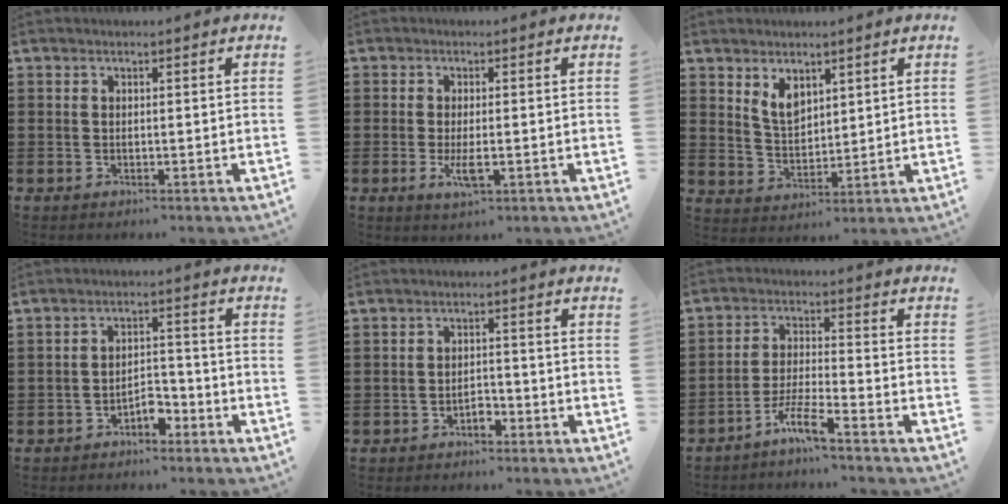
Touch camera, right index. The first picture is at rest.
{"total": 3.8, "force": [-1.0, 1.3, 3.4], "torque": [-0.078, -0.006, -0.024]}
{"total": 4.7, "force": [2.9, 2.7, 2.6], "torque": [-0.060, 0.003, 0.053]}
{"total": 3.8, "force": [-2.8, 1.8, 1.9], "torque": [-0.035, 0.010, -0.055]}
{"total": 2.4, "force": [-1.7, 1.1, 1.2], "torque": [-0.028, 0.003, -0.035]}
{"total": 6.1, "force": [-4.9, 0.2, 3.7], "torque": [-0.089, -0.009, -0.098]}